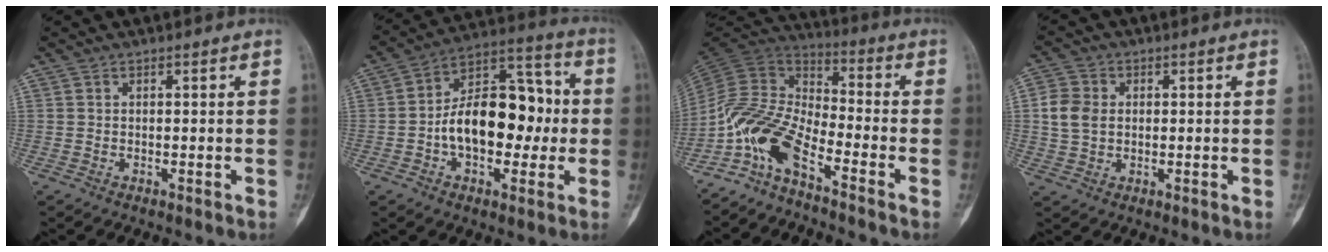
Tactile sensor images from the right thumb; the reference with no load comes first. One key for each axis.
{"total": 17.8, "fx": -1.6, "fy": 10.7, "fz": 14.1, "tx": -0.191, "ty": 0.048, "tz": -0.032}
{"total": 11.3, "fx": -6.9, "fy": 4.7, "fz": 7.7, "tx": -0.154, "ty": 0.076, "tz": -0.145}
{"total": 6.0, "fx": 0.5, "fy": 4.8, "fz": 3.6, "tx": -0.063, "ty": 0.006, "tz": 0.008}